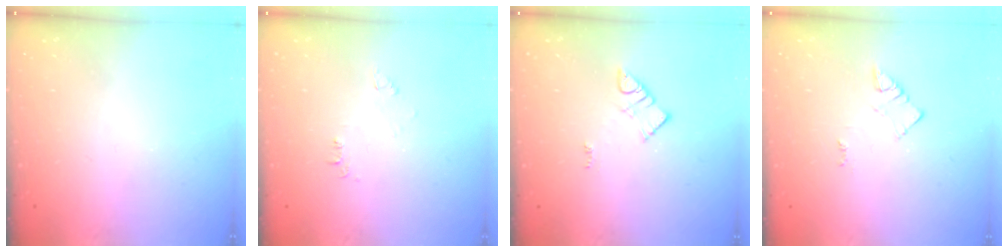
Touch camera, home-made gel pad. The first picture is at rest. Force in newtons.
{"total": 3.5, "press": 3.4, "slide": 0.5}
{"total": 3.9, "press": 3.8, "slide": 0.4}
{"total": 3.1, "press": 3.1, "slide": 0.4}